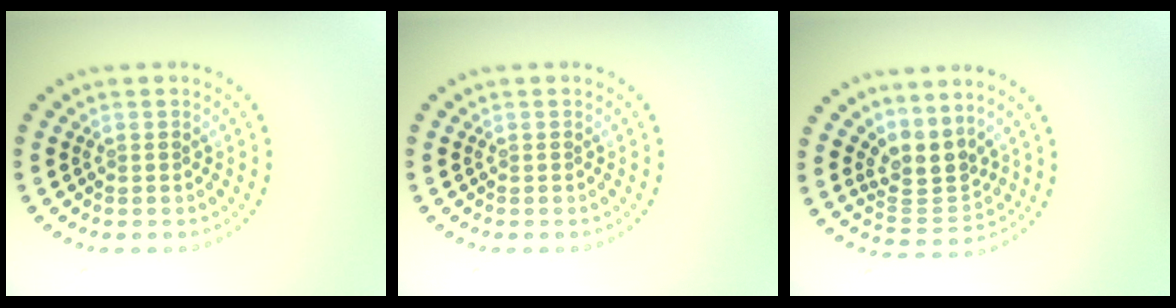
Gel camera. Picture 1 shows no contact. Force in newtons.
{"total": 0.0}
{"total": 3.4, "press": 2.6, "slide": 2.2}